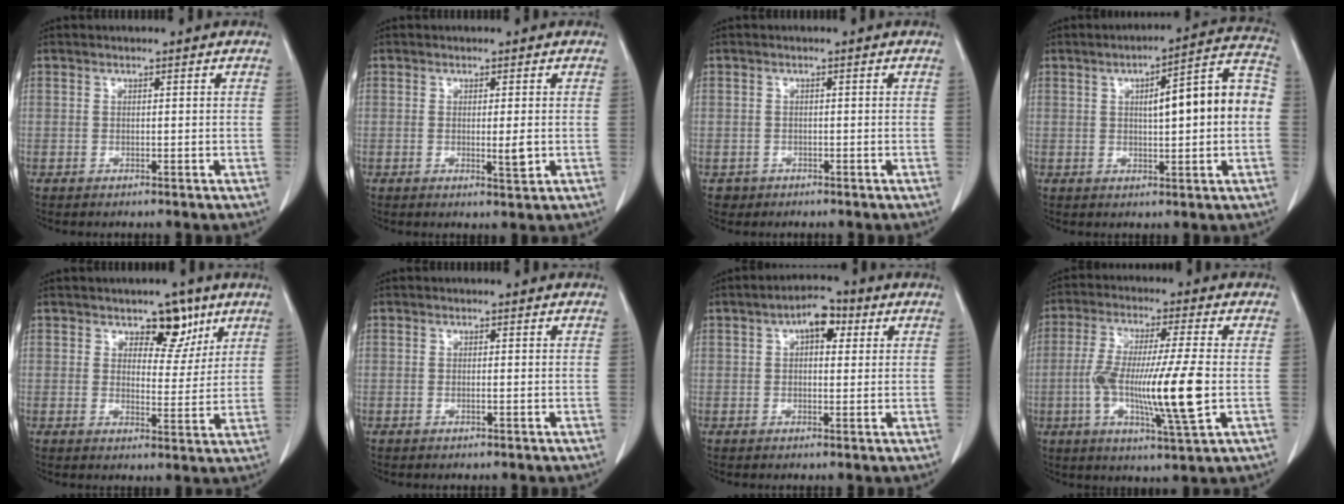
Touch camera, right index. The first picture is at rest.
{"total": 2.5, "force": [-0.2, 0.3, 2.4], "torque": [-0.037, -0.006, -0.004]}
{"total": 1.7, "force": [-0.7, 1.5, -0.2], "torque": [-0.002, 0.007, -0.012]}
{"total": 12.7, "force": [0.8, 1.9, 12.6], "torque": [-0.169, 0.036, 0.009]}
{"total": 6.1, "force": [3.8, 3.5, 3.3], "torque": [-0.032, -0.002, 0.054]}
{"total": 0.5, "force": [-0.2, 0.0, 0.5], "torque": [-0.010, 0.000, -0.003]}
{"total": 5.2, "force": [1.9, 2.6, 4.1], "torque": [-0.065, 0.021, 0.024]}
{"total": 14.2, "force": [-2.3, 0.5, 14.0], "torque": [-0.258, -0.013, -0.043]}